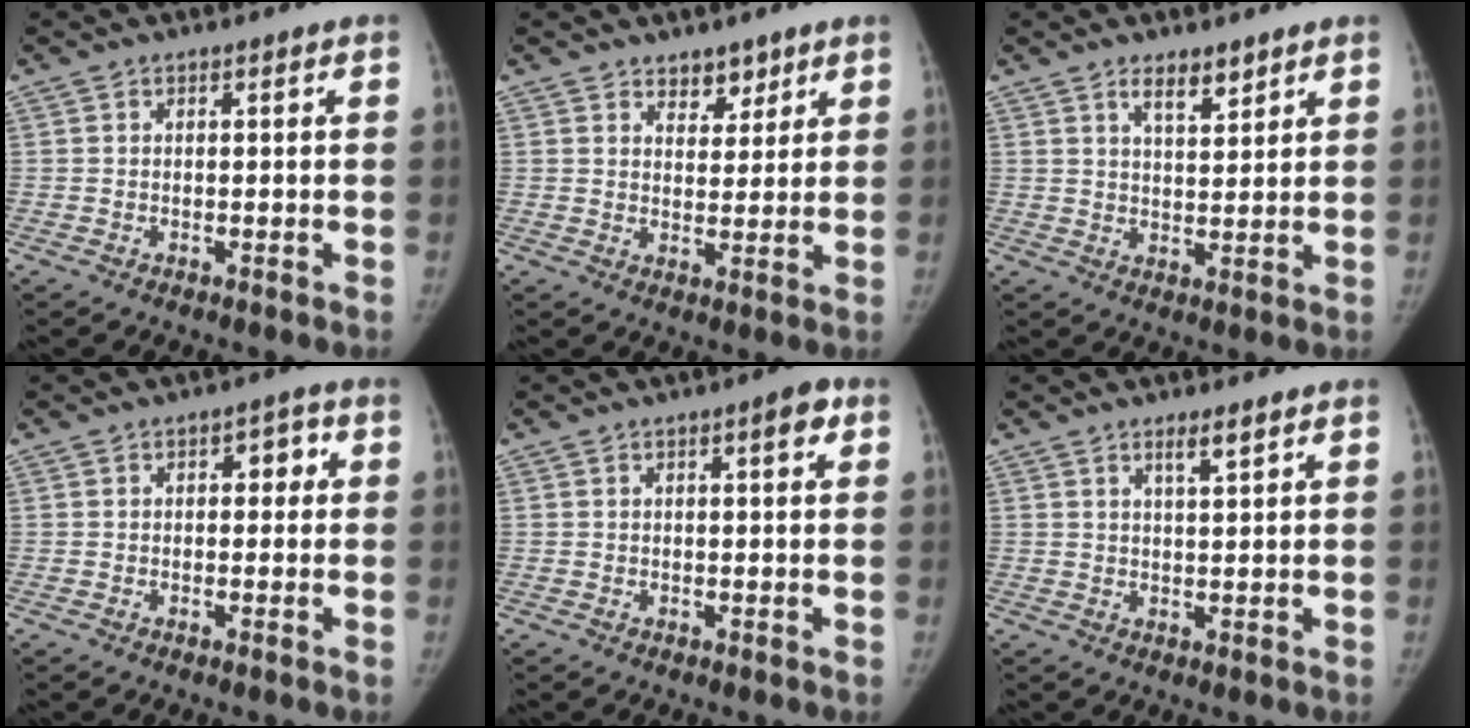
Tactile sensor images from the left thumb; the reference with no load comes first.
{"total": 4.2, "force": [3.1, 2.5, 1.4], "torque": [0.007, -0.021, 0.050]}
{"total": 4.8, "force": [3.4, 1.8, 2.9], "torque": [-0.032, -0.026, 0.058]}
{"total": 3.4, "force": [0.6, 2.2, 2.5], "torque": [-0.008, 0.006, 0.000]}
{"total": 2.7, "force": [1.1, 0.8, 2.3], "torque": [-0.028, 0.001, 0.011]}
{"total": 2.8, "force": [1.8, 0.3, 2.1], "torque": [-0.035, -0.012, 0.034]}